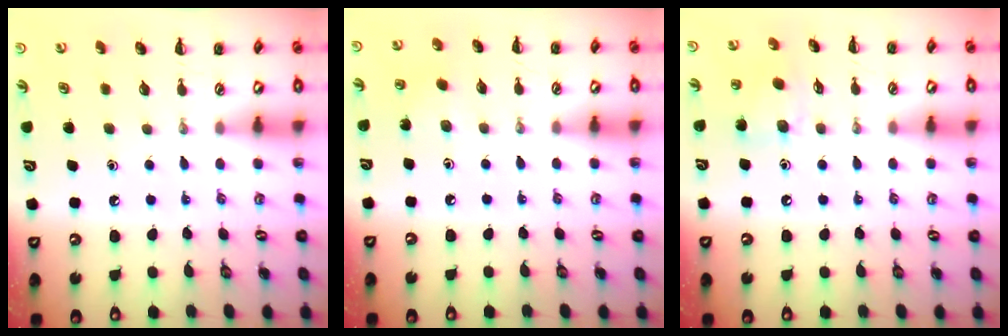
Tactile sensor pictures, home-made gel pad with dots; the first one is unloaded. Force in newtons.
{"total": 2.1, "press": 2.0, "slide": 0.6}
{"total": 8.2, "press": 8.2, "slide": 0.9}